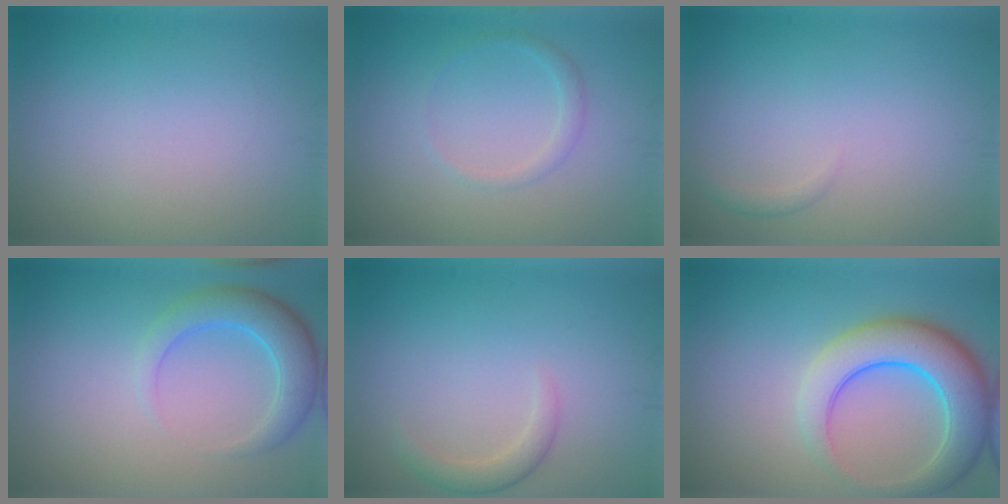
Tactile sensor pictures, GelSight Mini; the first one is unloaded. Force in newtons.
{"total": 1.3, "press": 1.3, "slide": 0.0}
{"total": 0.8, "press": 0.8, "slide": 0.0}
{"total": 4.2, "press": 4.2, "slide": 0.2}
{"total": 1.7, "press": 1.7, "slide": 0.2}
{"total": 7.6, "press": 7.6, "slide": 0.8}